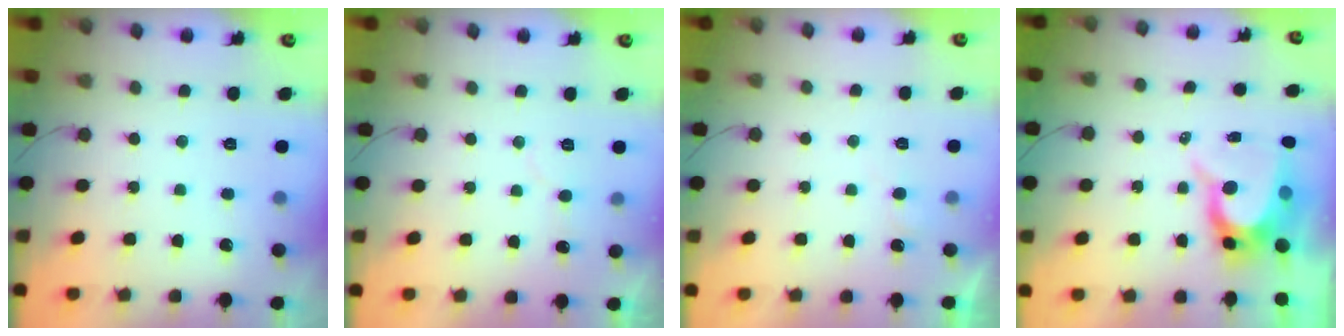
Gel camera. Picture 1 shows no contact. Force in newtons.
{"total": 4.7, "press": 4.7, "slide": 0.3}
{"total": 4.6, "press": 4.6, "slide": 0.5}
{"total": 9.8, "press": 9.7, "slide": 1.1}